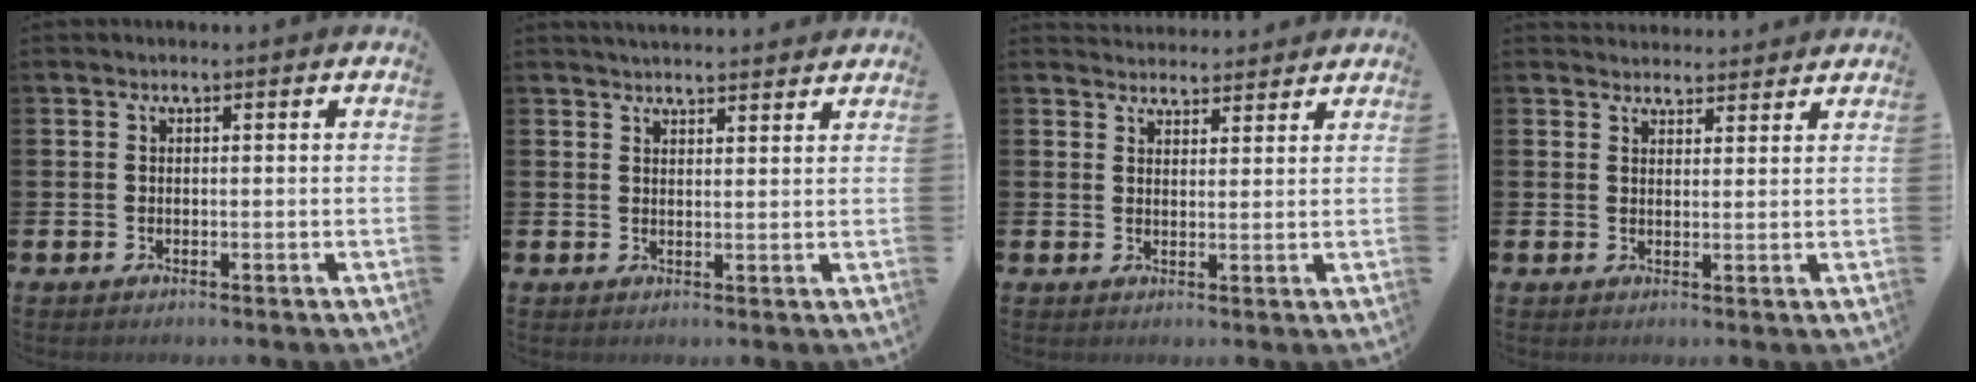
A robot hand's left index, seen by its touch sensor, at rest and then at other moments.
{"total": 2.9, "force": [2.9, 0.2, 0.1], "torque": [-0.003, -0.015, 0.052]}
{"total": 3.2, "force": [3.1, 0.7, -0.2], "torque": [0.002, -0.015, 0.056]}
{"total": 3.0, "force": [2.9, 0.7, -0.2], "torque": [0.010, -0.018, 0.051]}